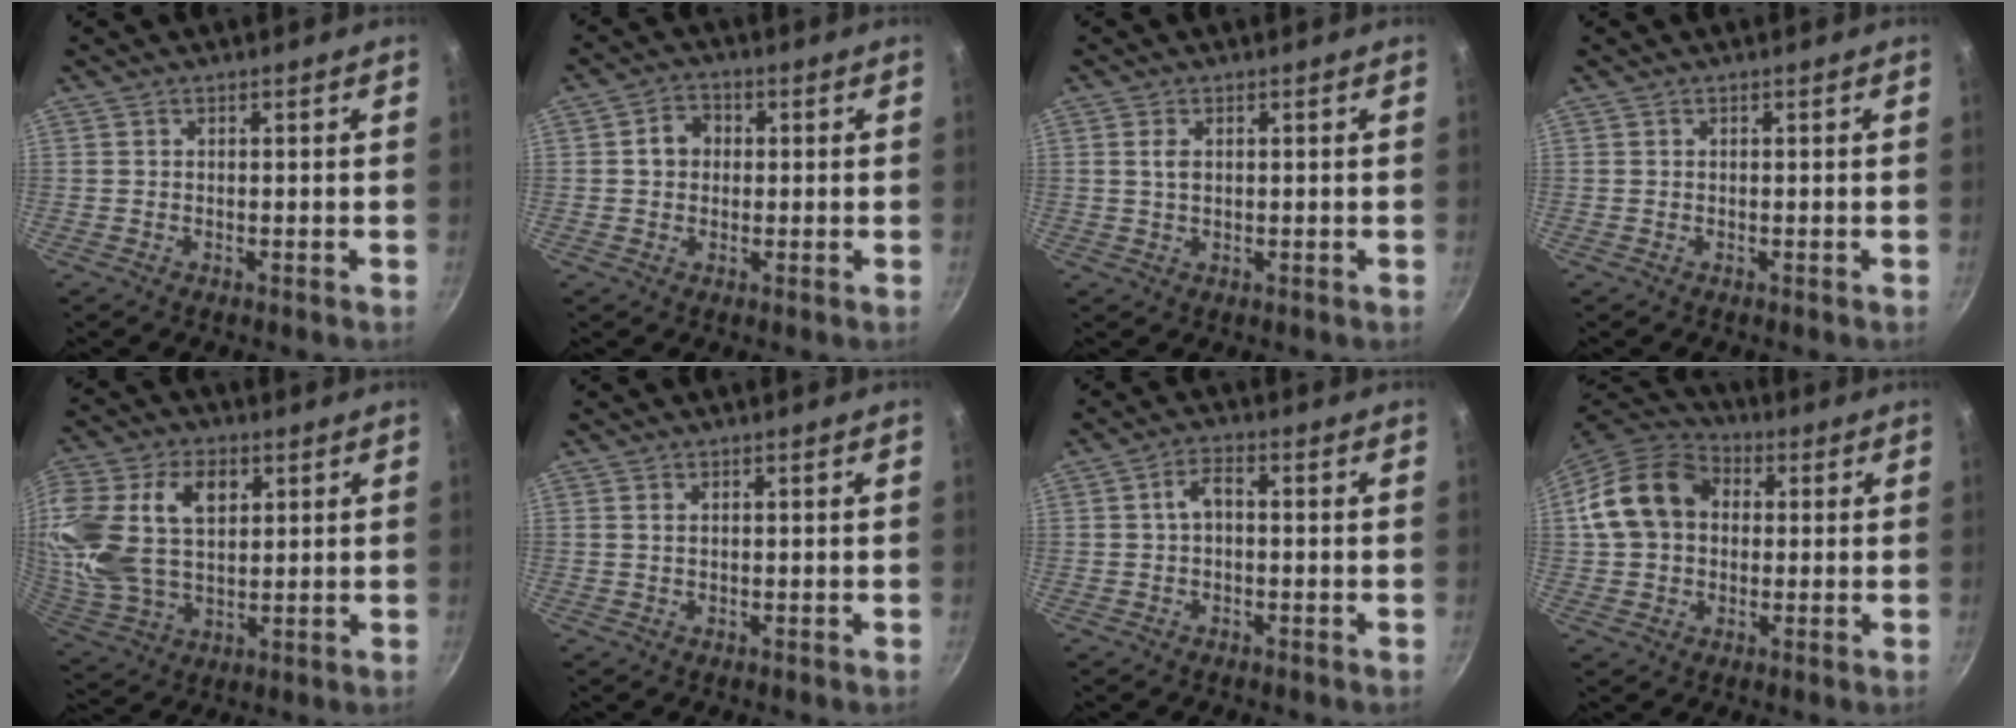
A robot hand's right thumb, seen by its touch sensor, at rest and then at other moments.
{"total": 4.7, "force": [0.5, 4.0, 2.4], "torque": [-0.012, 0.011, 0.002]}
{"total": 2.4, "force": [0.6, 1.5, 1.8], "torque": [-0.032, 0.000, 0.010]}
{"total": 0.0}
{"total": 22.0, "force": [6.5, 14.3, 15.4], "torque": [-0.331, 0.003, 0.126]}
{"total": 0.9, "force": [0.3, 0.5, 0.7], "torque": [-0.012, 0.001, 0.005]}
{"total": 3.5, "force": [-0.1, 2.0, 2.9], "torque": [-0.051, 0.018, -0.003]}
{"total": 14.7, "force": [2.1, 11.5, 8.9], "torque": [-0.137, 0.031, 0.022]}